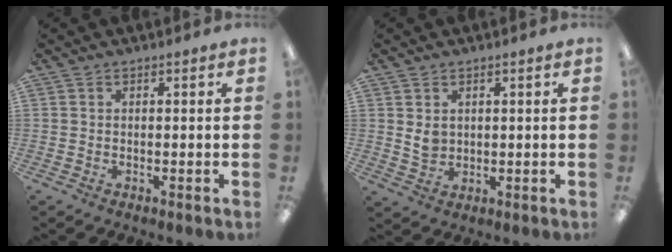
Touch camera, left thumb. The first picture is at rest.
{"total": 3.7, "force": [1.3, 2.9, 1.9], "torque": [-0.025, -0.005, 0.022]}